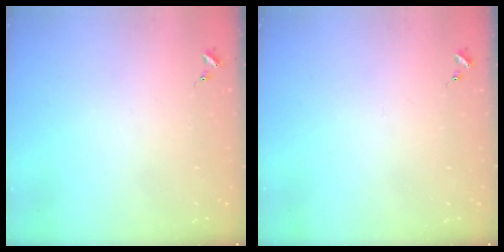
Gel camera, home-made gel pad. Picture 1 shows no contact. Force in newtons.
{"total": 0.0}